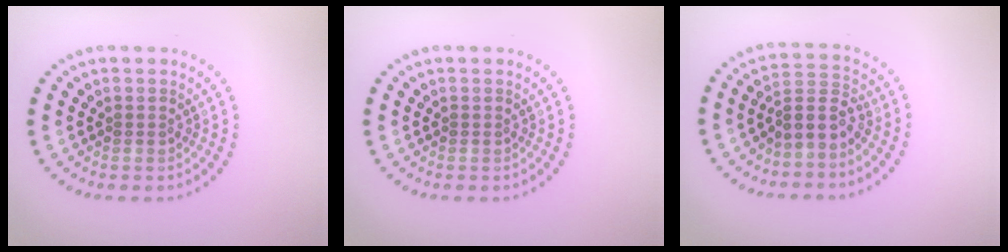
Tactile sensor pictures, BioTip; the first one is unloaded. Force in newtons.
{"total": 0.0}
{"total": 2.9, "press": 2.2, "slide": 1.9}